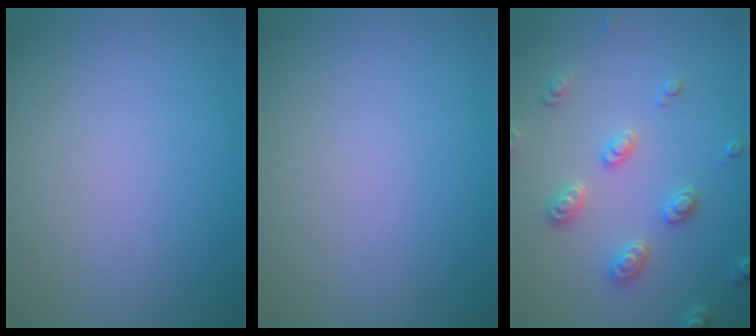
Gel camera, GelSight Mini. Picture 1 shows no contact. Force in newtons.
{"total": 0.0}
{"total": 2.9, "press": 2.8, "slide": 0.4}